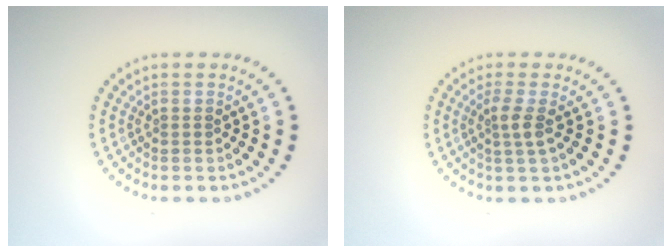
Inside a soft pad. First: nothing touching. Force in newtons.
{"total": 1.8, "press": 1.4, "slide": 1.1}